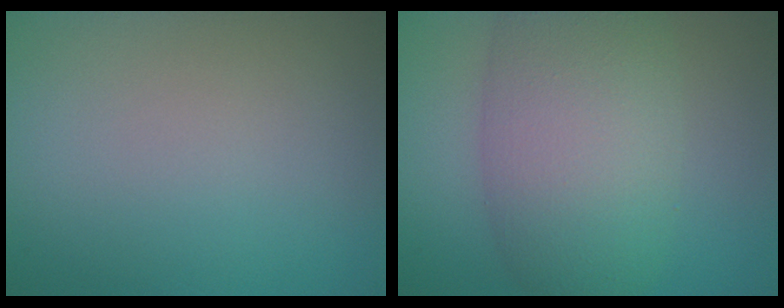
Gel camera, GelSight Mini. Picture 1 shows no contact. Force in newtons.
{"total": 8.6, "press": 8.5, "slide": 0.7}